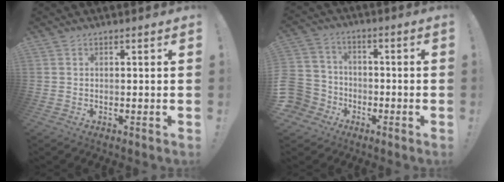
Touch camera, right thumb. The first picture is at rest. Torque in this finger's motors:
{"motor_torque": [0.95, 0.04, 0.32, -0.83, 0.10]}